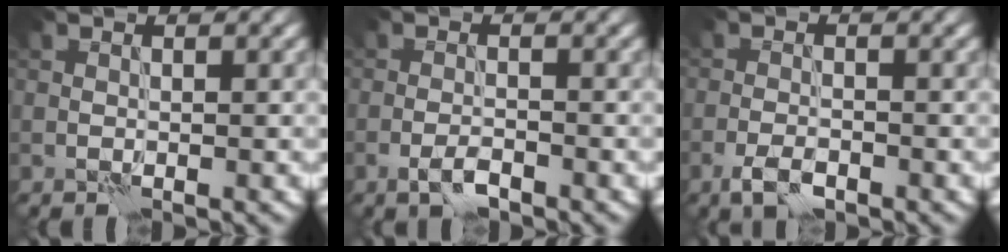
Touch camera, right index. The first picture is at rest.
{"total": 1.7, "force": [-1.2, 0.6, 1.2], "torque": [-0.026, 0.001, -0.026]}
{"total": 2.4, "force": [-1.5, 1.1, 1.5], "torque": [-0.033, -0.001, -0.034]}